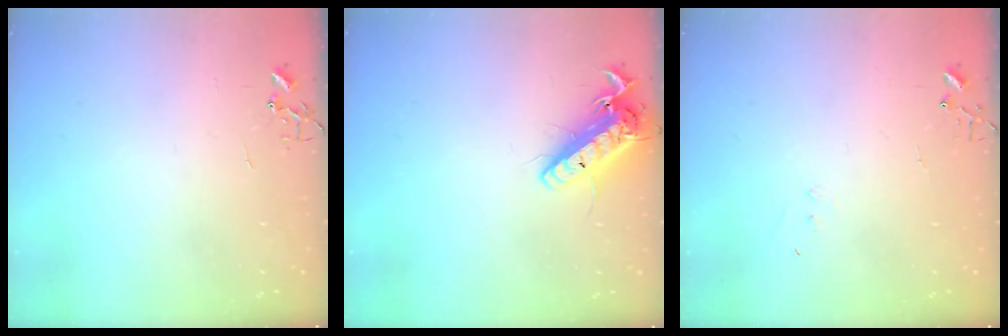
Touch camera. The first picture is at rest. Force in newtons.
{"total": 15.1, "press": 14.8, "slide": 3.3}
{"total": 4.9, "press": 4.9, "slide": 0.3}